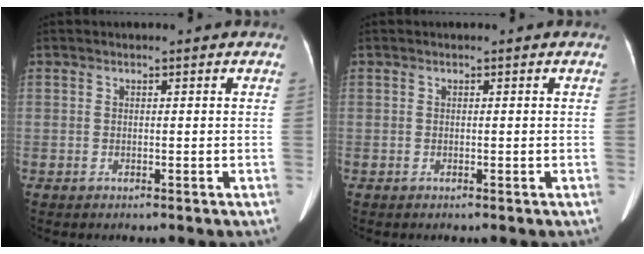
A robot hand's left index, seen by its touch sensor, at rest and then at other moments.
{"total": 0.0}